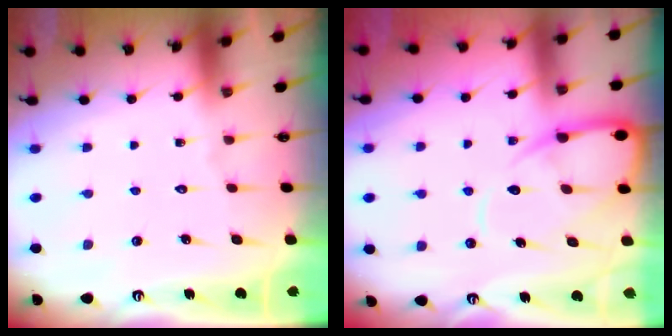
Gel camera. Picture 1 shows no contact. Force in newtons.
{"total": 10.1, "press": 10.1, "slide": 1.0}